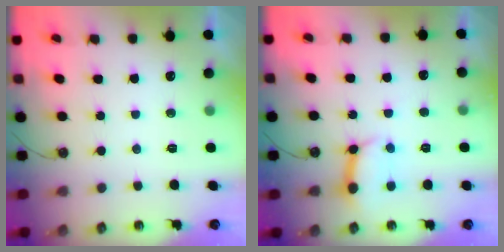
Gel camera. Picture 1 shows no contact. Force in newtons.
{"total": 11.0, "press": 10.9, "slide": 1.1}